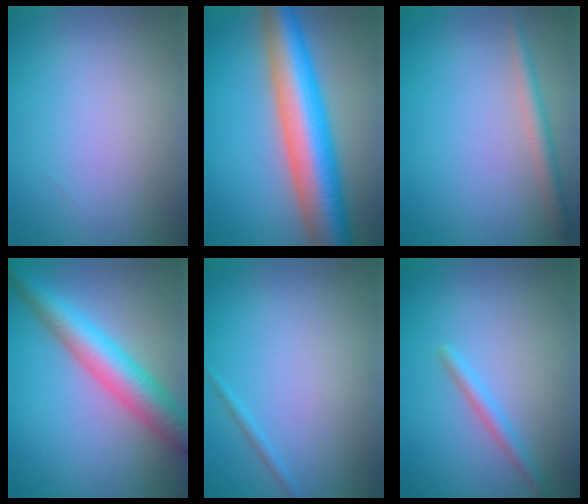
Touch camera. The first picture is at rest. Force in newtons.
{"total": 10.8, "press": 10.8, "slide": 0.3}
{"total": 1.9, "press": 1.9, "slide": 0.0}
{"total": 6.1, "press": 6.1, "slide": 0.2}
{"total": 0.6, "press": 0.6, "slide": 0.1}
{"total": 1.5, "press": 1.5, "slide": 0.0}